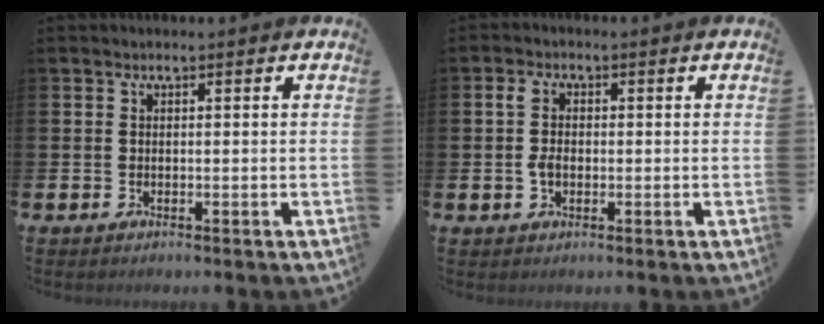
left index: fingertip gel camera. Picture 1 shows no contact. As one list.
[{"total": 3.2, "force": [0.2, 2.1, 2.4], "torque": [-0.036, 0.005, -0.002]}]